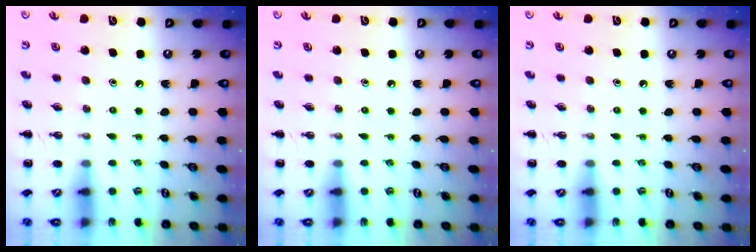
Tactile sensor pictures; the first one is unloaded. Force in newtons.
{"total": 0.0}
{"total": 0.0}